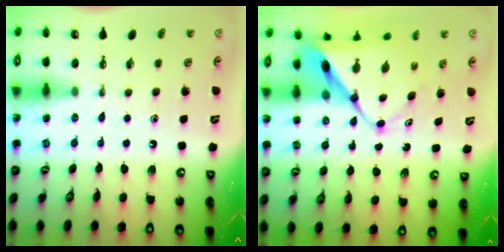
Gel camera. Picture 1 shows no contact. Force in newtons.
{"total": 11.9, "press": 11.8, "slide": 1.2}